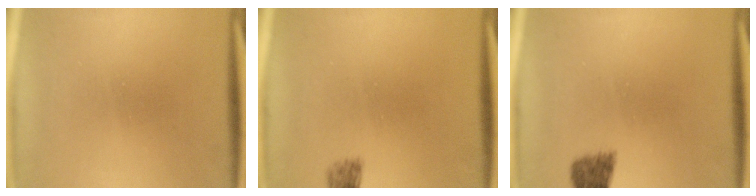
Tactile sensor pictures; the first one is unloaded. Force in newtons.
{"total": 1.2}
{"total": 2.3}